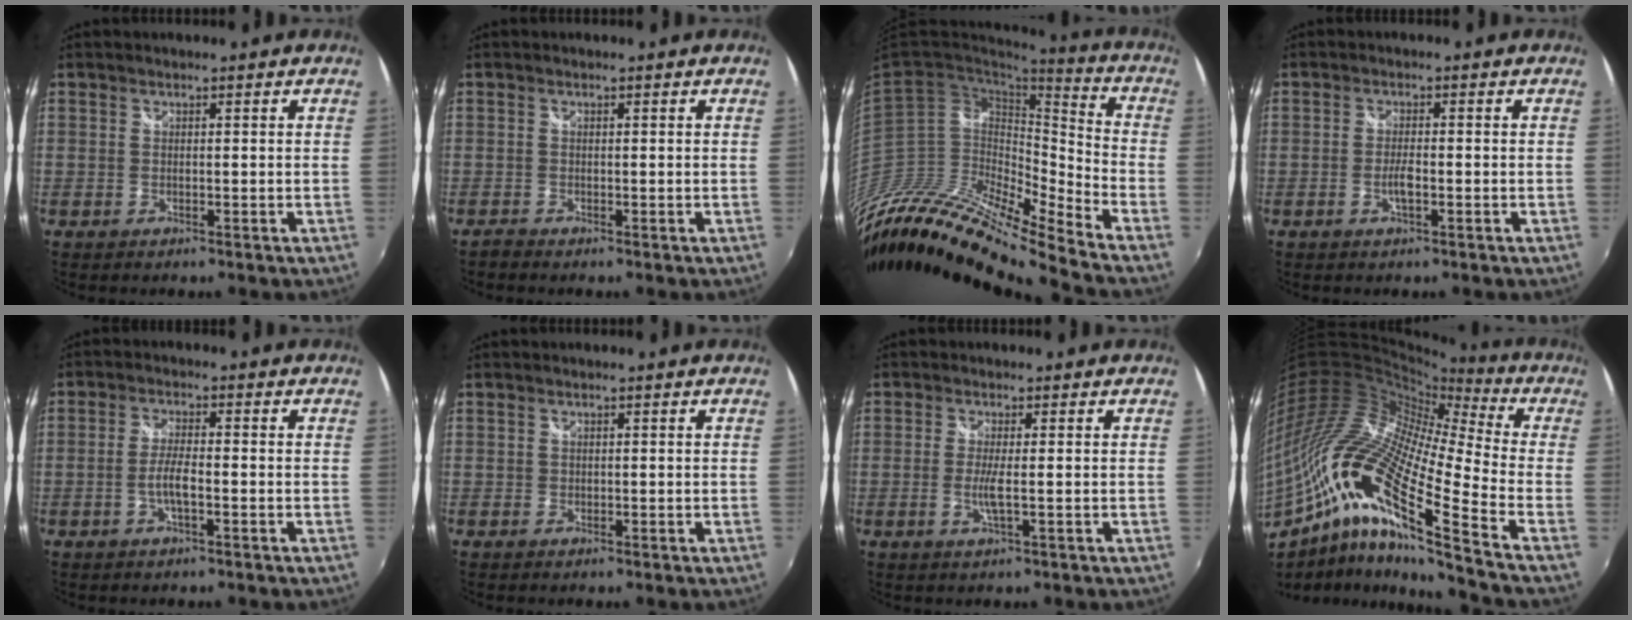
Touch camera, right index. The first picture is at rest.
{"total": 0.6, "force": [-0.6, 0.1, 0.0], "torque": [-0.002, -0.004, -0.015]}
{"total": 21.2, "force": [-17.4, 2.7, 11.9], "torque": [-0.220, -0.031, -0.335]}
{"total": 2.1, "force": [-0.9, 0.5, 1.9], "torque": [-0.044, 0.002, -0.018]}
{"total": 3.3, "force": [-1.3, 0.4, 3.1], "torque": [-0.068, 0.005, -0.024]}
{"total": 0.0}
{"total": 2.6, "force": [-0.5, -0.3, 2.5], "torque": [-0.052, -0.004, -0.011]}
{"total": 25.7, "force": [-9.3, 4.5, 23.5], "torque": [-0.394, -0.063, -0.194]}